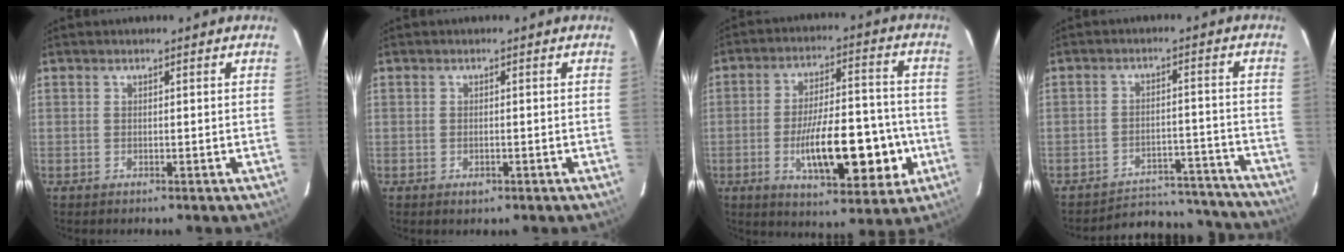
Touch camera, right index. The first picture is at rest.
{"total": 1.2, "force": [-0.5, 0.7, 0.9], "torque": [-0.017, -0.002, -0.002]}
{"total": 16.1, "force": [-4.3, 5.2, 14.6], "torque": [-0.229, 0.012, -0.060]}
{"total": 15.4, "force": [-15.1, 2.5, 1.2], "torque": [-0.005, 0.022, -0.191]}